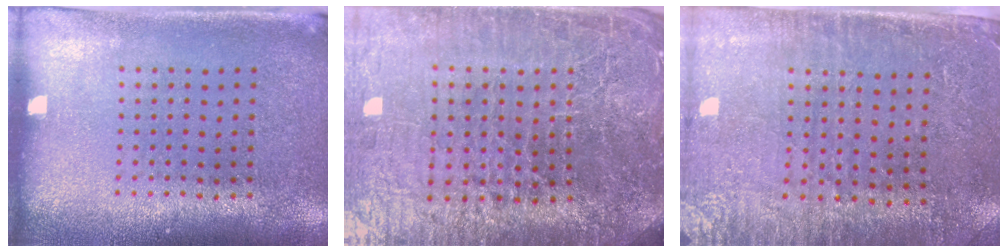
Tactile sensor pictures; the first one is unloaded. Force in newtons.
{"total": 7.7, "press": 6.7, "slide": 3.8}
{"total": 3.5, "press": 3.1, "slide": 1.7}